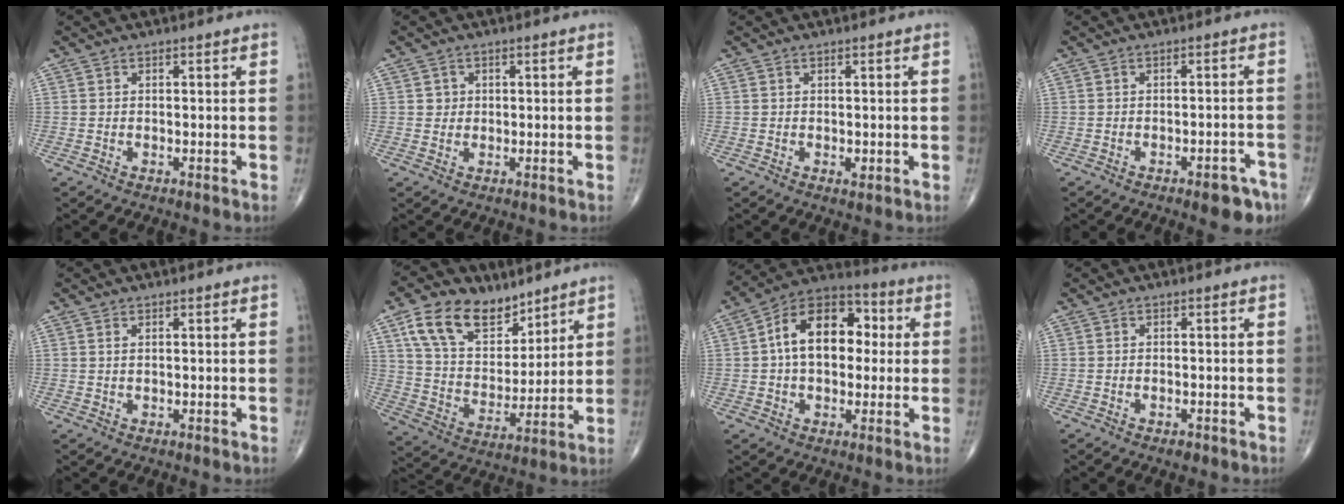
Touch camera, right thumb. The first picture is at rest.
{"total": 1.6, "force": [0.3, 1.6, 0.3], "torque": [0.005, 0.002, 0.002]}
{"total": 1.1, "force": [-0.2, 0.7, 0.8], "torque": [-0.008, -0.002, -0.004]}
{"total": 5.3, "force": [-3.3, 2.1, 3.6], "torque": [-0.028, 0.020, -0.036]}
{"total": 0.7, "force": [0.3, 0.2, 0.5], "torque": [-0.013, 0.004, 0.007]}
{"total": 16.4, "force": [10.0, 9.9, 8.4], "torque": [-0.116, -0.038, 0.189]}
{"total": 15.7, "force": [1.8, 10.1, 11.9], "torque": [-0.161, 0.032, 0.018]}
{"total": 1.4, "force": [-0.9, 0.7, 0.9], "torque": [-0.017, 0.005, -0.011]}